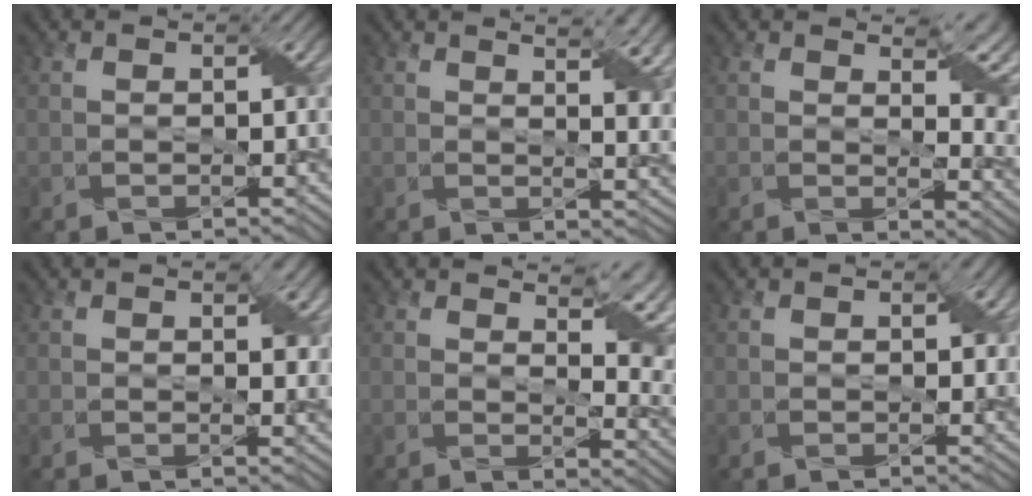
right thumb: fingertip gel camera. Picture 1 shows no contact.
{"total": 8.6, "force": [3.9, 3.5, 6.8], "torque": [-0.074, 0.023, 0.045]}
{"total": 6.1, "force": [3.3, 1.7, 4.8], "torque": [-0.069, 0.005, 0.057]}
{"total": 3.4, "force": [1.2, 1.5, 2.8], "torque": [-0.040, -0.006, 0.026]}
{"total": 6.7, "force": [3.8, 1.7, 5.3], "torque": [-0.077, 0.007, 0.070]}
{"total": 1.1, "force": [0.1, 0.8, 0.7], "torque": [-0.009, -0.002, 0.004]}